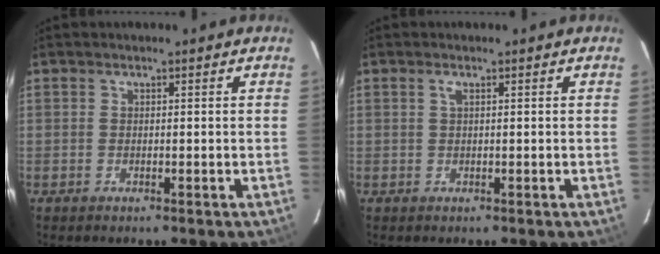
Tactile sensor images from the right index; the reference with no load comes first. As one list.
[{"total": 0.8, "force": [0.3, 0.0, 0.7], "torque": [-0.015, 0.003, 0.005]}]